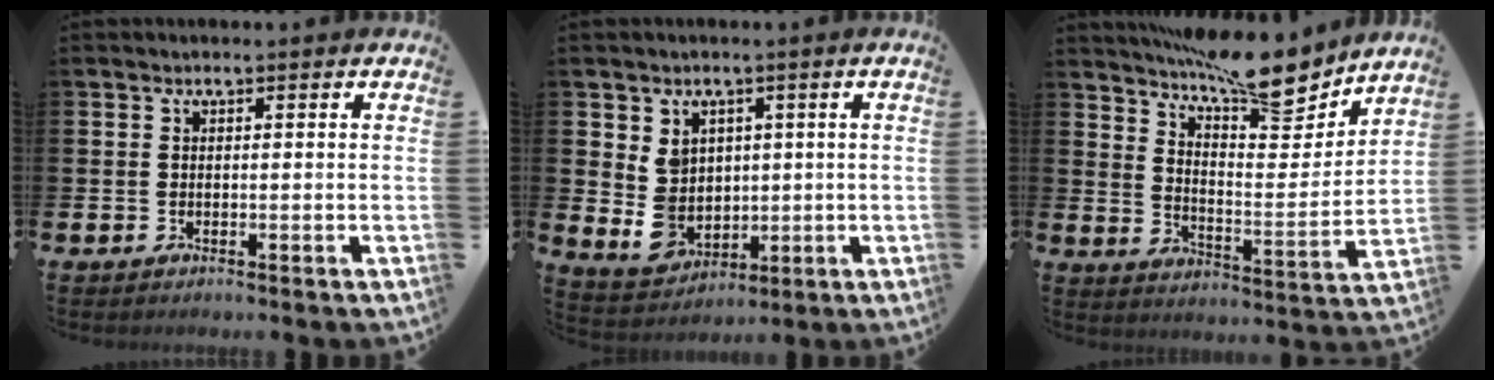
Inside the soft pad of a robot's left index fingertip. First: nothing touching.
{"total": 5.3, "force": [1.5, 4.7, 1.9], "torque": [-0.046, -0.001, 0.027]}
{"total": 12.9, "force": [11.4, 2.6, 5.4], "torque": [-0.100, -0.073, 0.200]}